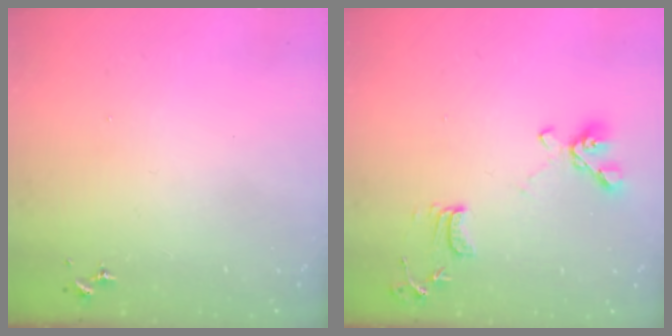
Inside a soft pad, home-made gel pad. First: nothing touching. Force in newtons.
{"total": 11.2, "press": 11.0, "slide": 2.0}